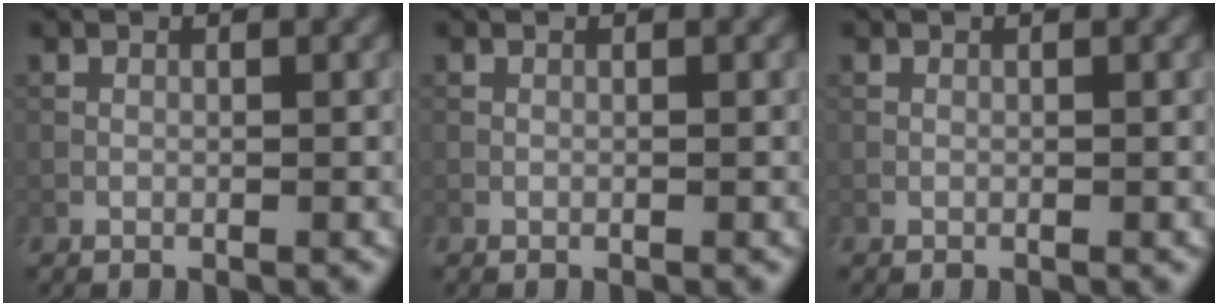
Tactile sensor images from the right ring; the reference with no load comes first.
{"total": 0.0}
{"total": 0.0}